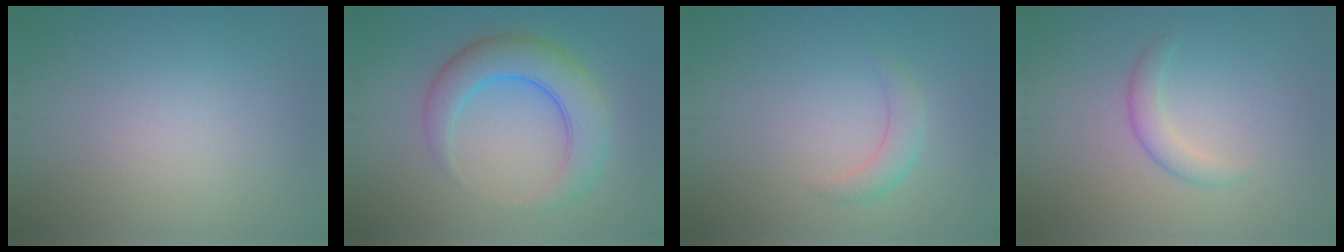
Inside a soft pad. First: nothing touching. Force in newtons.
{"total": 5.4, "press": 5.4, "slide": 0.2}
{"total": 1.7, "press": 1.7, "slide": 0.1}
{"total": 1.8, "press": 1.8, "slide": 0.1}